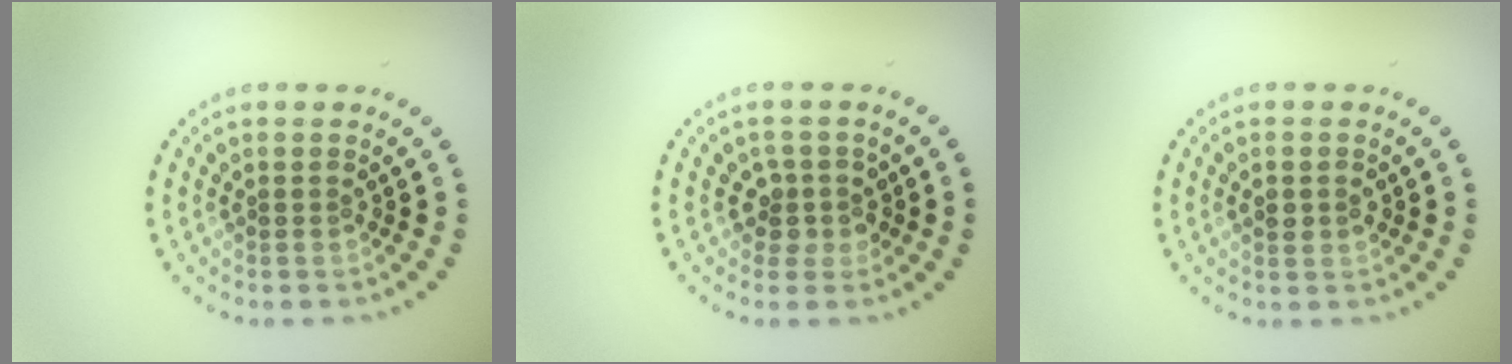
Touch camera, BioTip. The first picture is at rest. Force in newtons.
{"total": 2.2, "press": 1.8, "slide": 1.2}
{"total": 1.3, "press": 1.3, "slide": 0.3}